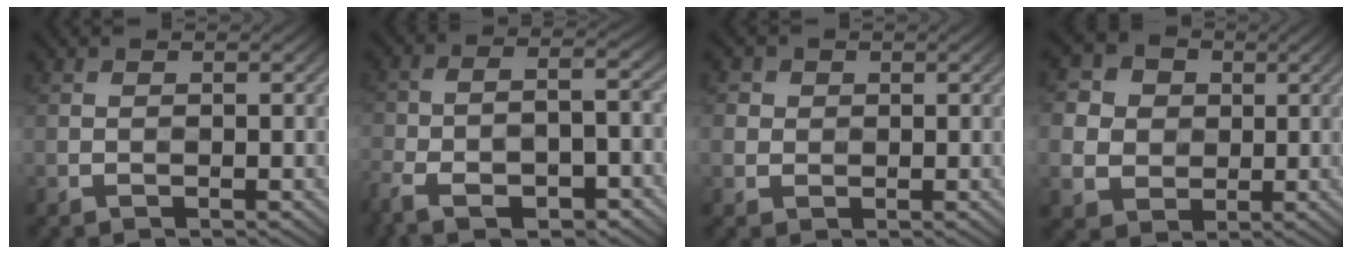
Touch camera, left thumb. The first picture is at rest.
{"total": 11.2, "force": [-7.0, 4.4, 7.6], "torque": [-0.153, -0.028, -0.115]}
{"total": 2.1, "force": [0.7, 1.9, 0.4], "torque": [-0.010, -0.001, 0.008]}
{"total": 6.7, "force": [1.2, 6.1, 2.4], "torque": [-0.087, 0.015, 0.012]}